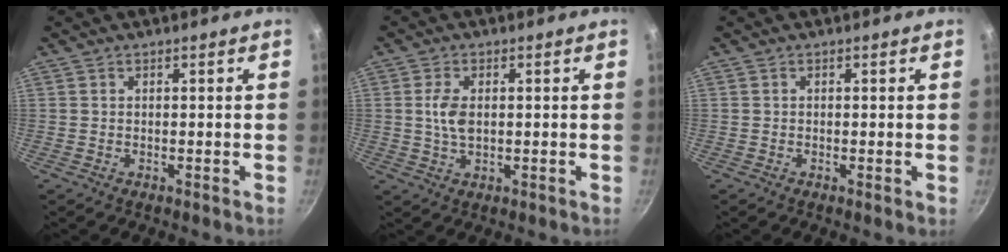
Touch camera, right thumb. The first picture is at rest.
{"total": 4.6, "force": [0.5, 2.6, 3.8], "torque": [-0.081, -0.002, 0.012]}
{"total": 0.7, "force": [-0.1, 0.2, 0.7], "torque": [-0.013, -0.003, -0.003]}